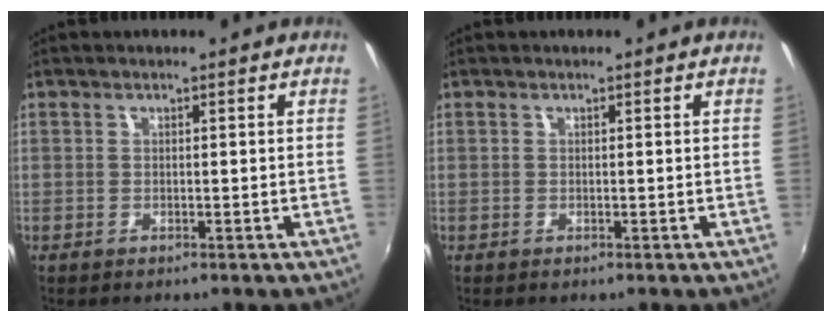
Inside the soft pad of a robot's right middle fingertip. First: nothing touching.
{"total": 0.0}